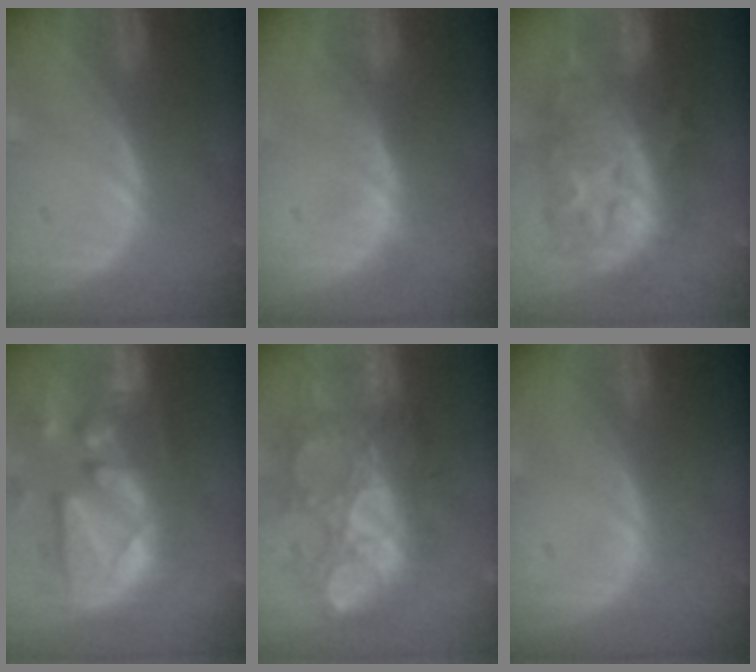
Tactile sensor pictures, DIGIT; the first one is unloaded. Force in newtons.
{"total": 2.3, "press": 1.9, "slide": 1.4}
{"total": 11.5, "press": 11.5, "slide": 0.9}
{"total": 13.2, "press": 11.3, "slide": 6.9}
{"total": 11.7, "press": 11.1, "slide": 3.7}
{"total": 0.0}